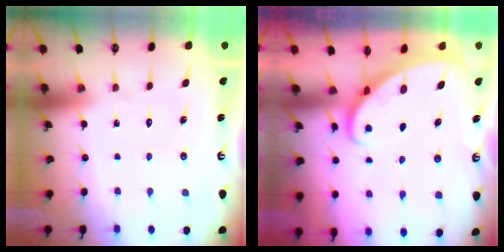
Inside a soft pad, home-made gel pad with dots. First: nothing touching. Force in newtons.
{"total": 1.8, "press": 1.8, "slide": 0.1}